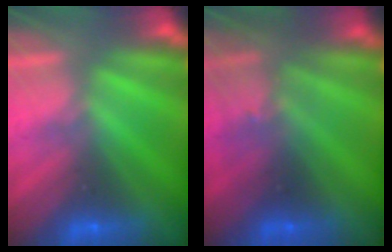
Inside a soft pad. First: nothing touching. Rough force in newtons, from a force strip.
{"total": 2.8}